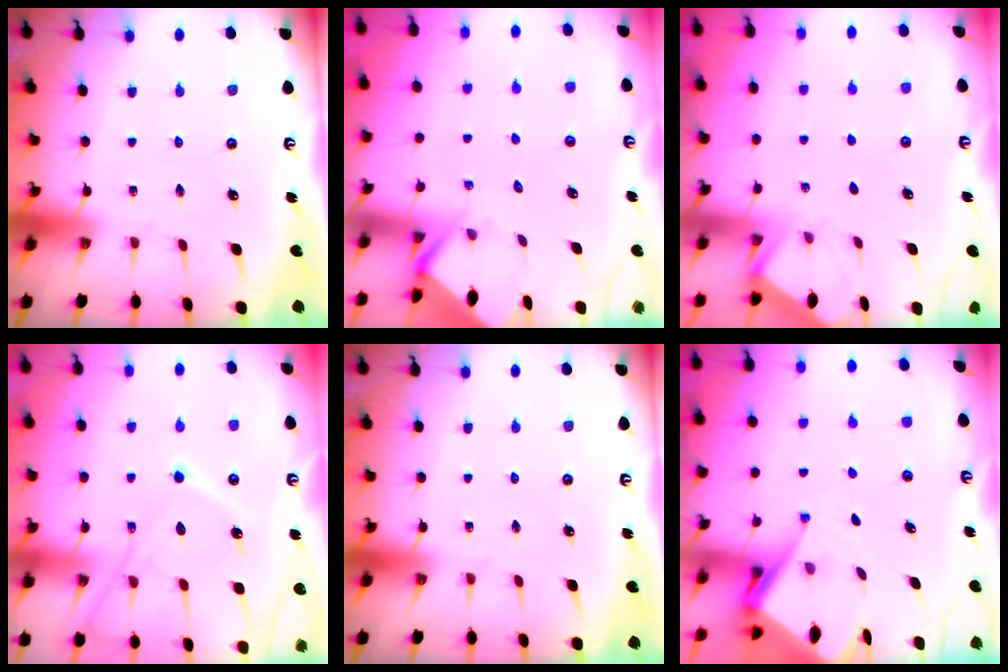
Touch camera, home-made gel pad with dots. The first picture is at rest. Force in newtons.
{"total": 3.3, "press": 3.3, "slide": 0.3}
{"total": 1.7, "press": 1.6, "slide": 0.2}
{"total": 12.5, "press": 12.5, "slide": 1.2}
{"total": 0.0}
{"total": 8.4, "press": 8.3, "slide": 0.7}